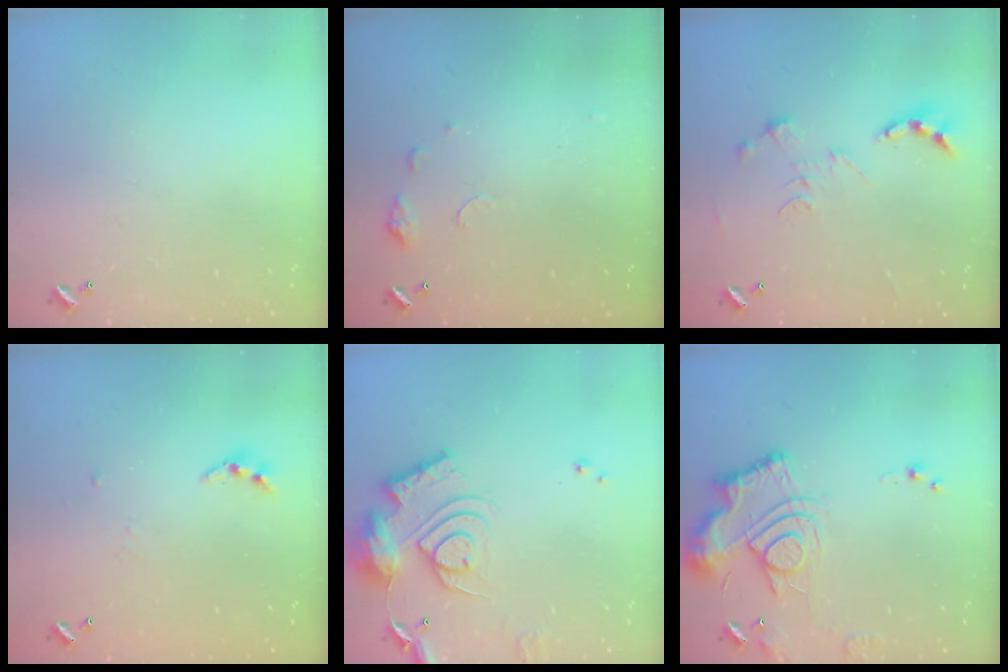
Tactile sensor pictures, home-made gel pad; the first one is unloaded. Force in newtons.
{"total": 5.6, "press": 5.6, "slide": 0.7}
{"total": 0.0}
{"total": 3.4, "press": 3.4, "slide": 0.4}
{"total": 15.8, "press": 15.8, "slide": 1.0}
{"total": 13.8, "press": 13.8, "slide": 1.3}